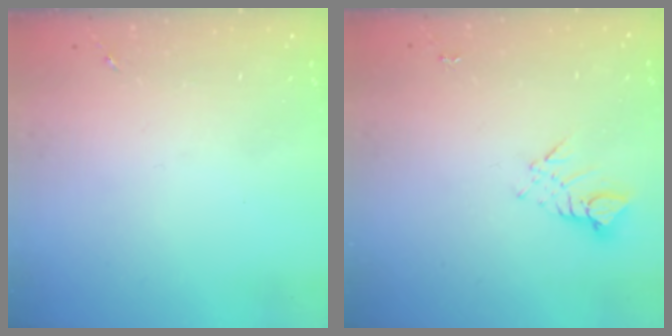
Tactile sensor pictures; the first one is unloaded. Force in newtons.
{"total": 4.2, "press": 4.2, "slide": 0.2}